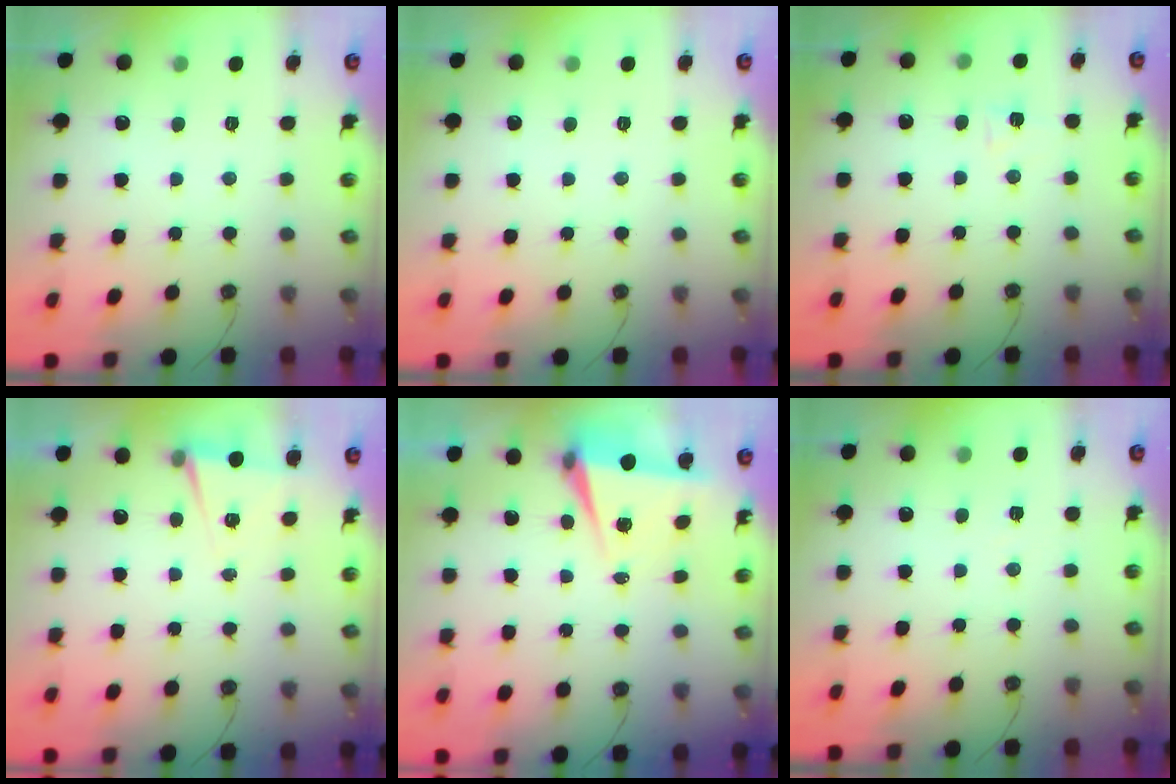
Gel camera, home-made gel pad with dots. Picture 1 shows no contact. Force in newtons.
{"total": 0.0}
{"total": 4.9, "press": 4.5, "slide": 2.0}
{"total": 5.5, "press": 3.2, "slide": 4.5}
{"total": 6.9, "press": 5.4, "slide": 4.3}
{"total": 3.3, "press": 3.0, "slide": 1.5}